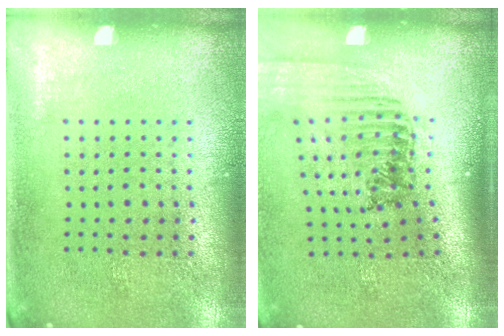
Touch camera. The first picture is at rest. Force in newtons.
{"total": 1.5, "press": 1.4, "slide": 0.4}